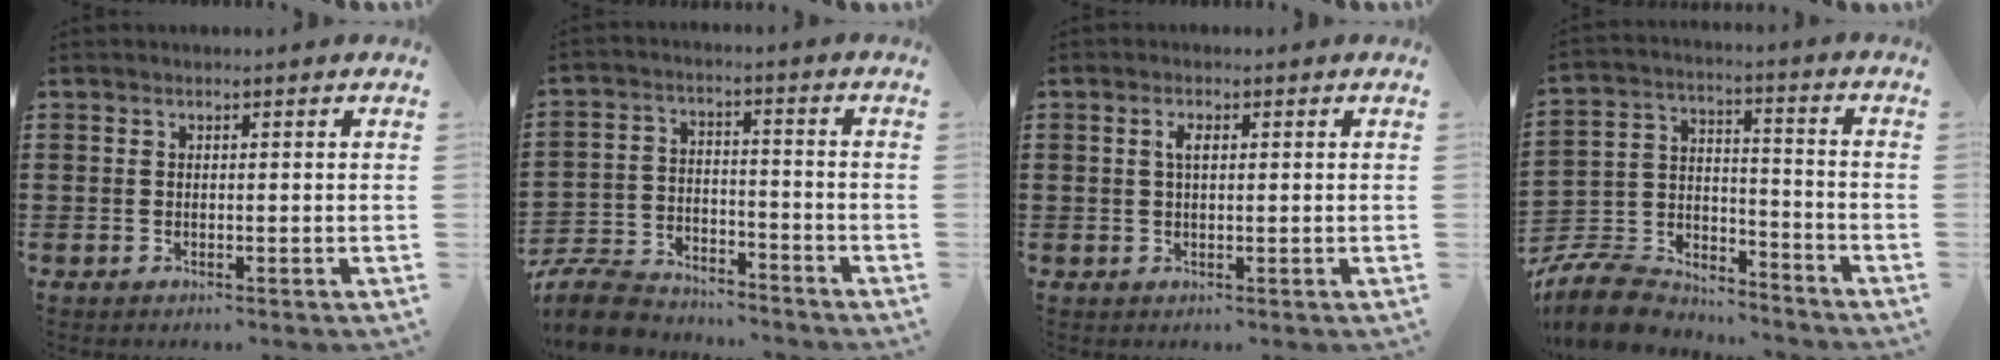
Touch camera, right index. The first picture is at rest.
{"total": 8.9, "force": [-8.4, 2.2, 1.9], "torque": [-0.048, 0.024, -0.167]}
{"total": 2.1, "force": [0.4, 0.8, 1.8], "torque": [-0.039, 0.006, 0.006]}
{"total": 9.6, "force": [-8.7, 3.5, 2.1], "torque": [-0.075, 0.010, -0.176]}